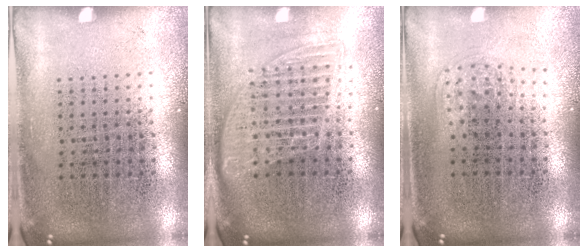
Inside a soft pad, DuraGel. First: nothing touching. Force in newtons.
{"total": 1.5, "press": 1.3, "slide": 0.6}
{"total": 1.0, "press": 0.6, "slide": 0.8}